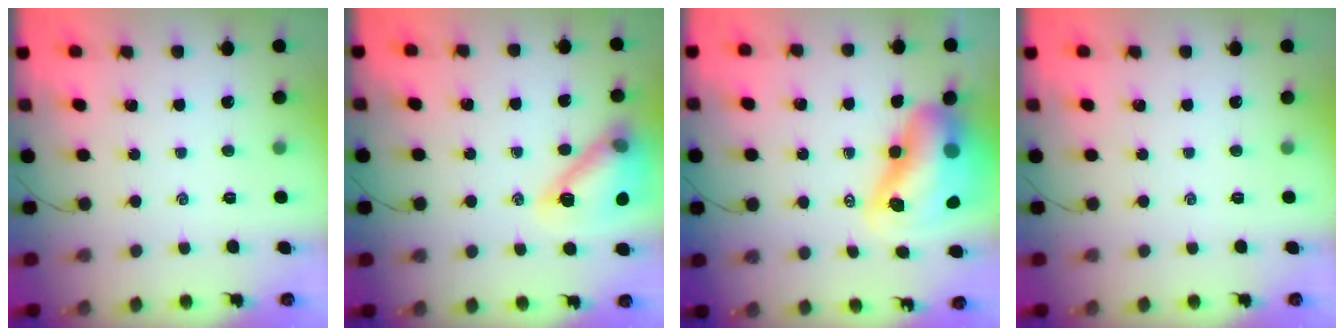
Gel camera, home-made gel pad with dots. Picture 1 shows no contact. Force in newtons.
{"total": 16.2, "press": 16.1, "slide": 1.5}
{"total": 17.5, "press": 16.9, "slide": 4.7}
{"total": 0.0}